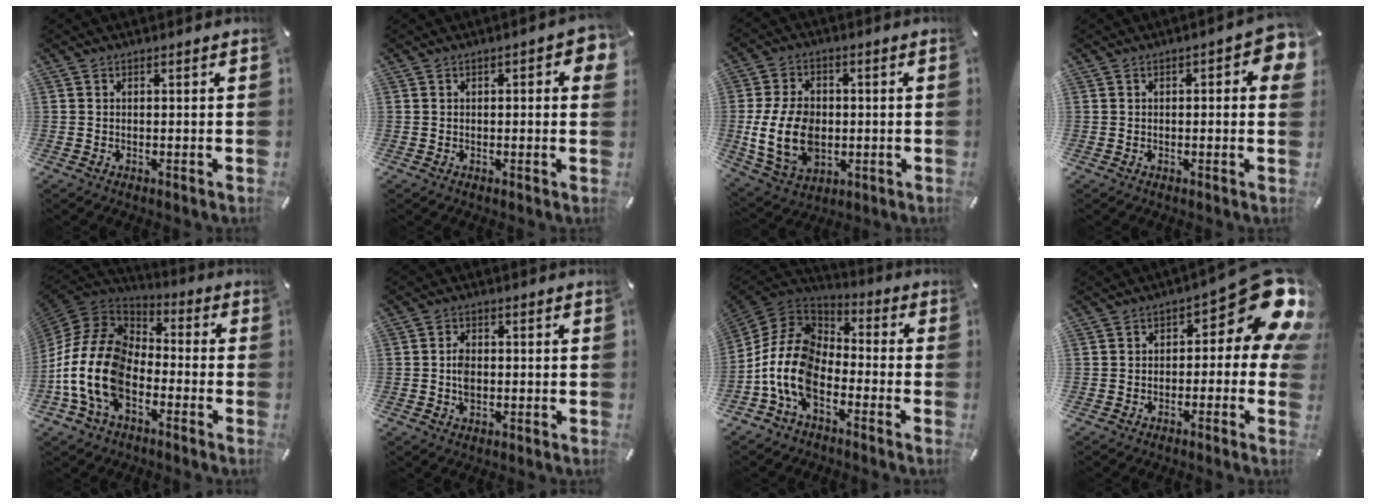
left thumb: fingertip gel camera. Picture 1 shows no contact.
{"total": 2.9, "force": [0.3, 1.3, 2.6], "torque": [-0.033, 0.001, 0.001]}
{"total": 14.8, "force": [-1.2, 10.9, 10.0], "torque": [-0.222, -0.001, -0.021]}
{"total": 4.4, "force": [0.5, 1.9, 3.9], "torque": [-0.048, 0.002, 0.004]}
{"total": 17.6, "force": [-7.7, 10.9, 11.4], "torque": [-0.260, 0.027, -0.145]}
{"total": 3.6, "force": [-0.3, 2.3, 2.7], "torque": [-0.050, 0.005, -0.005]}
{"total": 14.4, "force": [-7.4, 8.7, 8.8], "torque": [-0.211, 0.025, -0.146]}
{"total": 13.3, "force": [4.5, 5.9, 11.0], "torque": [-0.125, -0.042, 0.073]}